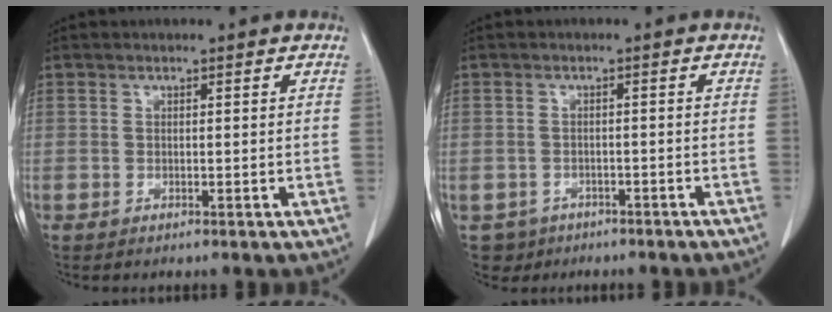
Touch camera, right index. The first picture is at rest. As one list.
[{"total": 4.0, "force": [-2.7, 3.0, 0.0], "torque": [-0.001, 0.009, -0.037]}]